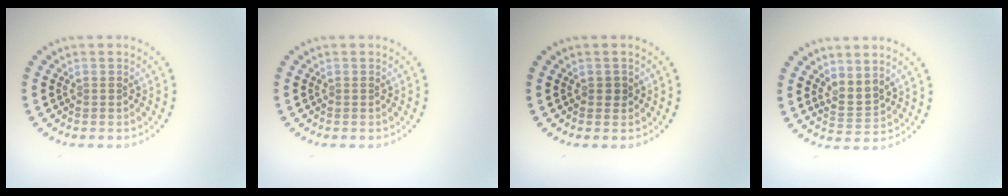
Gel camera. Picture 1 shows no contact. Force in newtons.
{"total": 0.0}
{"total": 0.7, "press": 0.7, "slide": 0.2}
{"total": 2.0, "press": 1.6, "slide": 1.3}